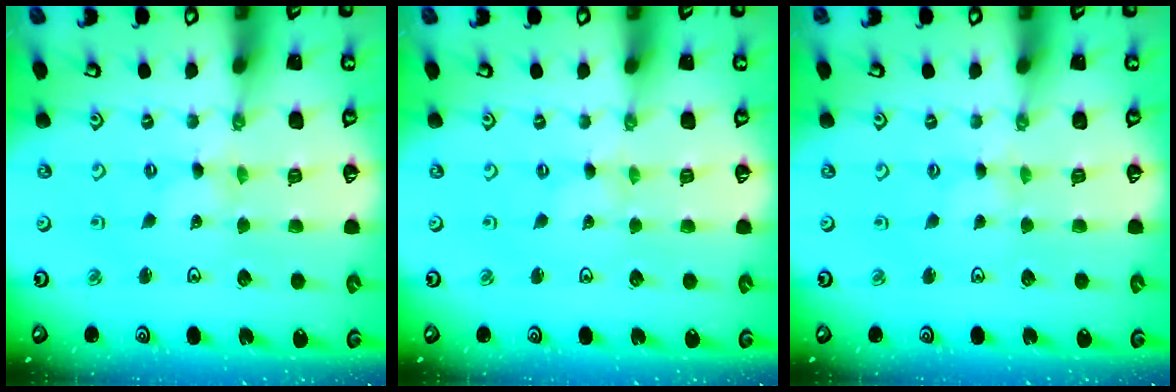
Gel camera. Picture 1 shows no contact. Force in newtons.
{"total": 0.0}
{"total": 1.2, "press": 1.2, "slide": 0.3}